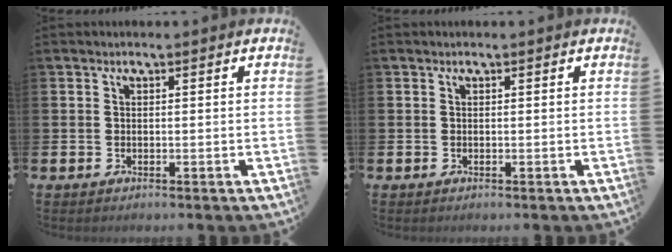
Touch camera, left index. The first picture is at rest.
{"total": 0.0}